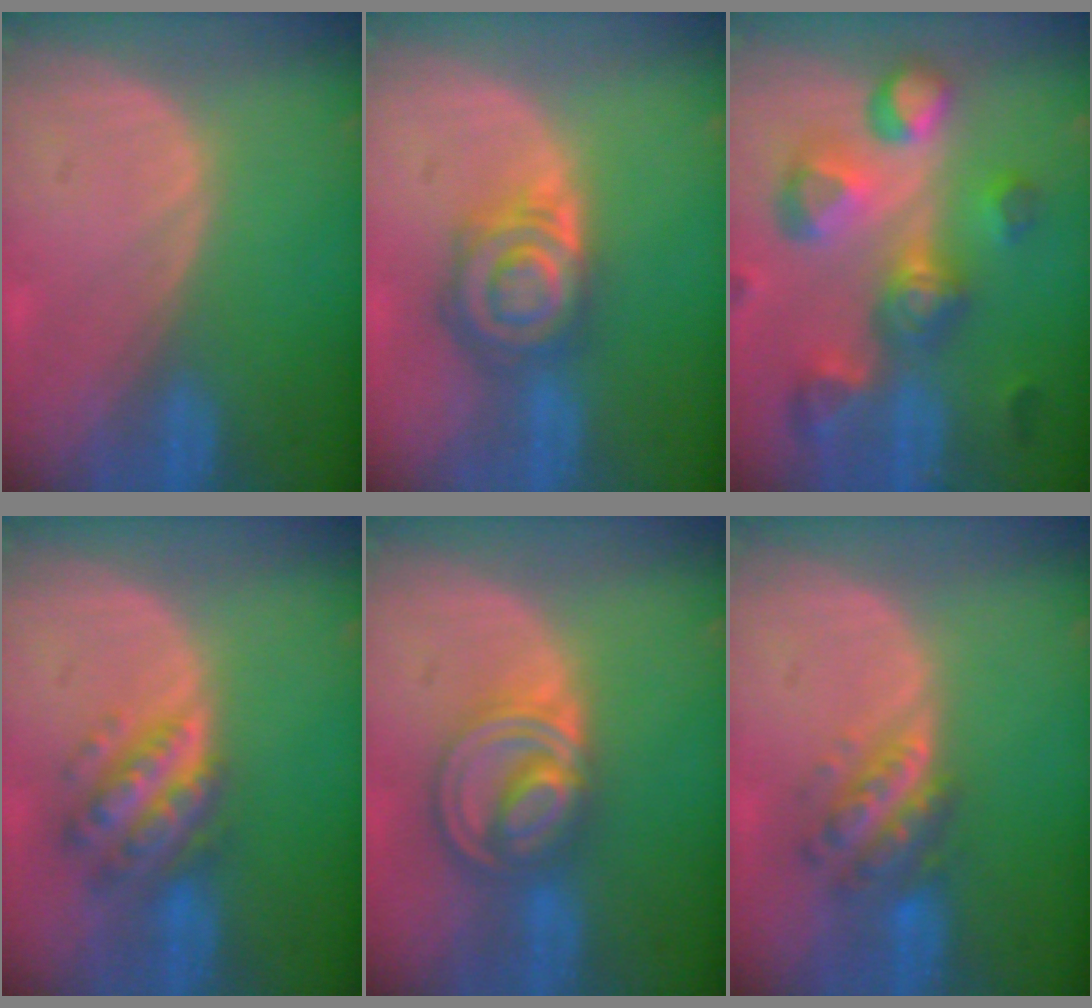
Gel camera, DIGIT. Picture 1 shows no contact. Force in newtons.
{"total": 7.8, "press": 7.0, "slide": 3.4}
{"total": 11.2, "press": 10.0, "slide": 5.0}
{"total": 6.7, "press": 6.6, "slide": 0.3}
{"total": 8.6, "press": 7.3, "slide": 4.6}
{"total": 5.9, "press": 5.5, "slide": 2.2}